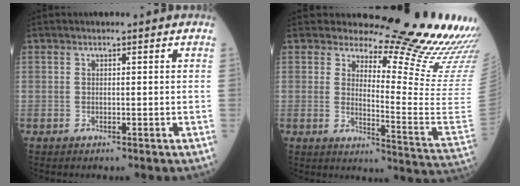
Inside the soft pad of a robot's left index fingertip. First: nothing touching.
{"total": 19.3, "force": [17.4, 0.6, 8.2], "torque": [-0.112, -0.149, 0.204]}